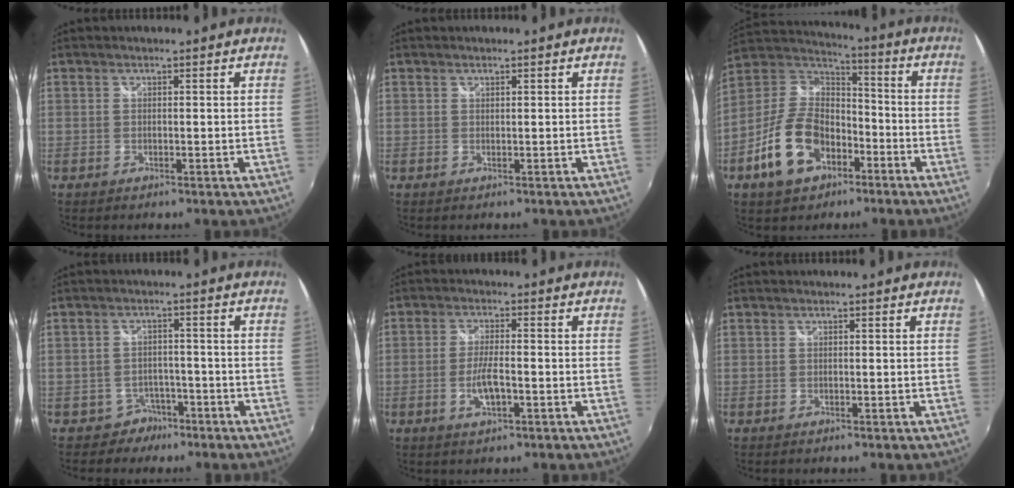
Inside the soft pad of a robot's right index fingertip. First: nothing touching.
{"total": 0.0}
{"total": 16.4, "force": [-7.1, 10.7, 10.2], "torque": [-0.229, 0.012, -0.119]}
{"total": 4.3, "force": [-3.0, 3.1, -0.2], "torque": [0.000, 0.022, -0.044]}
{"total": 5.0, "force": [-1.8, 1.2, 4.5], "torque": [-0.091, -0.004, -0.033]}
{"total": 0.0}